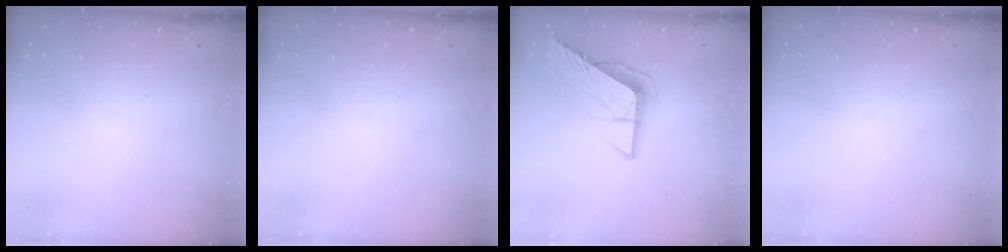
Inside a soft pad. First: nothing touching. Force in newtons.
{"total": 0.0}
{"total": 10.6, "press": 10.5, "slide": 1.1}
{"total": 0.0}